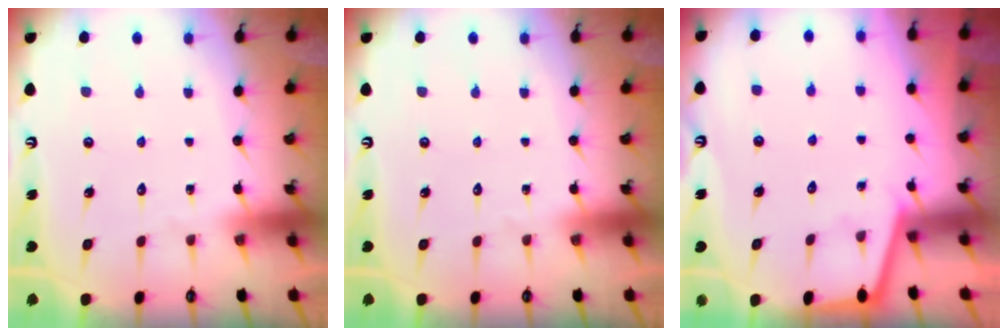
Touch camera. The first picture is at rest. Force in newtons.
{"total": 0.0}
{"total": 1.8, "press": 1.8, "slide": 0.4}